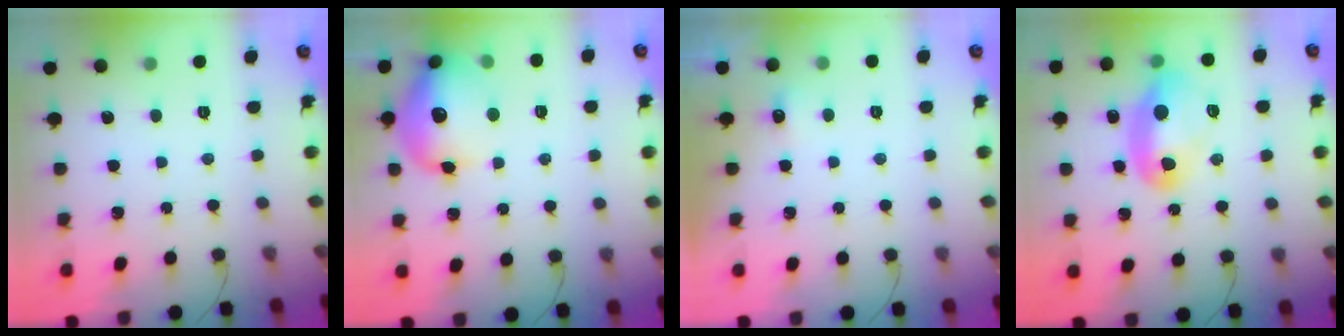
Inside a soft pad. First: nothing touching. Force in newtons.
{"total": 17.1, "press": 17.1, "slide": 1.3}
{"total": 4.2, "press": 4.1, "slide": 1.1}
{"total": 12.2, "press": 12.1, "slide": 1.3}